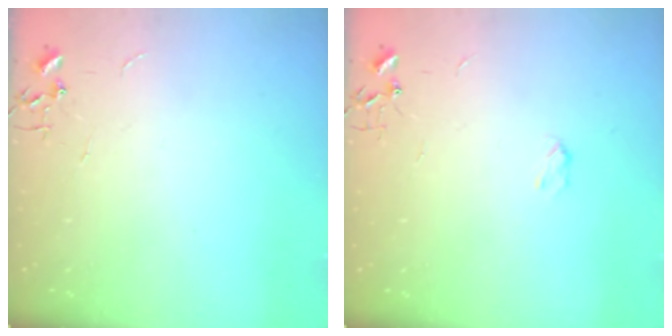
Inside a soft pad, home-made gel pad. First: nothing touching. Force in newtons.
{"total": 2.8, "press": 2.8, "slide": 0.5}